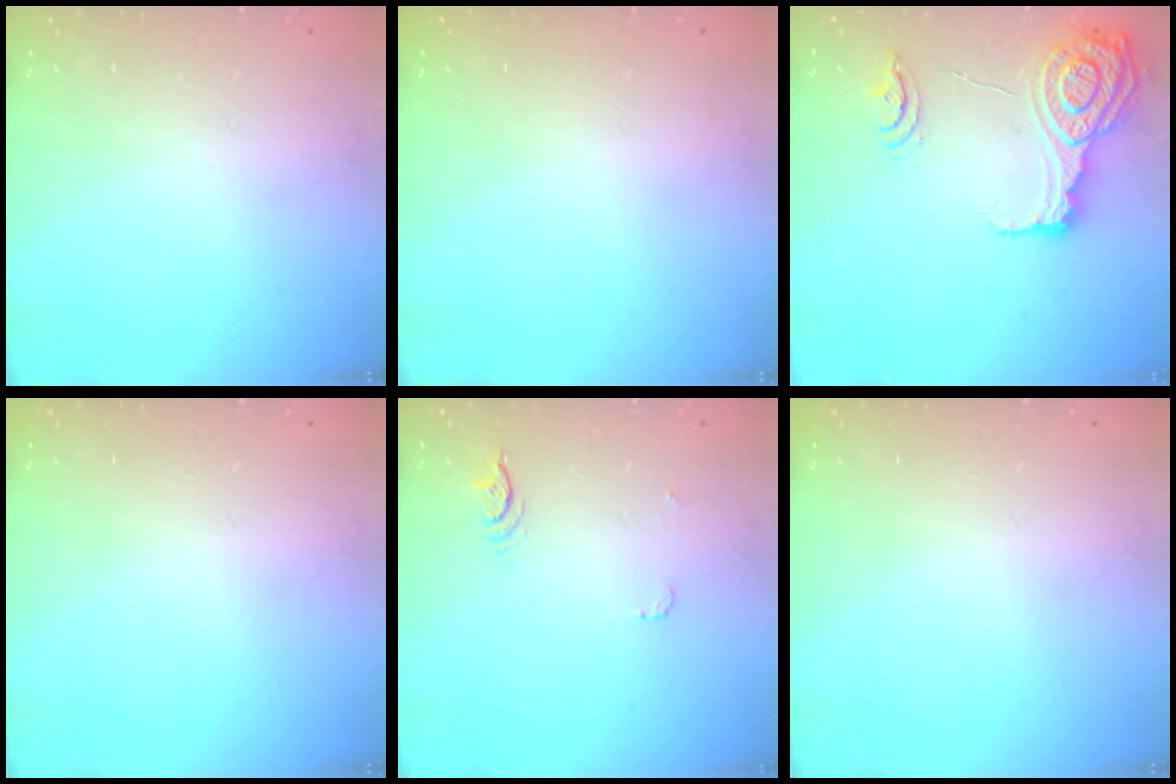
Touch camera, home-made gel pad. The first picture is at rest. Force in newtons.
{"total": 0.0}
{"total": 16.0, "press": 15.9, "slide": 1.2}
{"total": 0.0}
{"total": 3.8, "press": 3.4, "slide": 1.6}
{"total": 0.0}